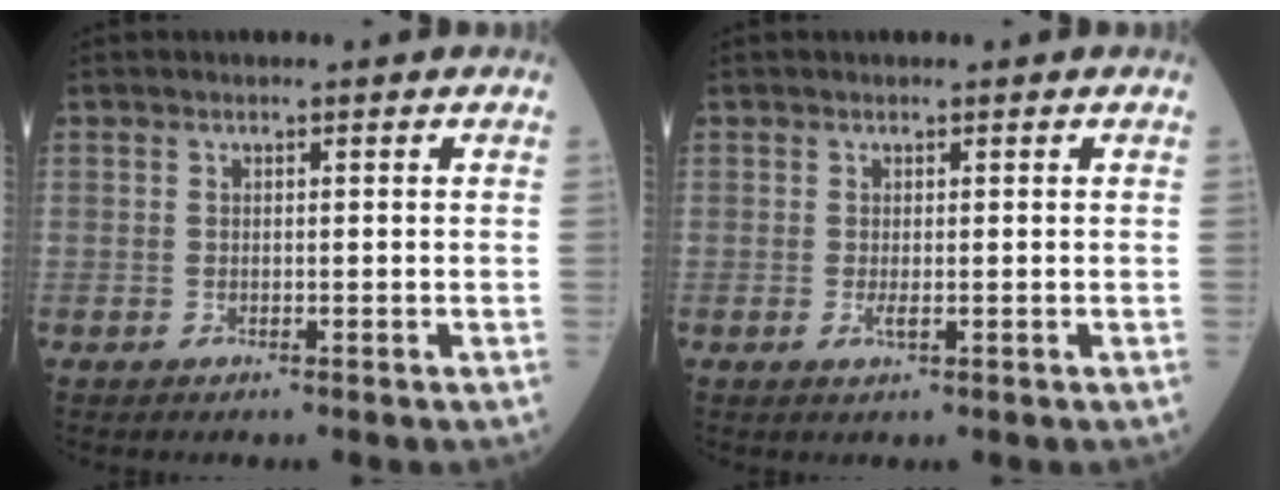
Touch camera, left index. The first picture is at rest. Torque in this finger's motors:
{"motor_torque": [0.58, 0.18, 0.12, 0.04]}